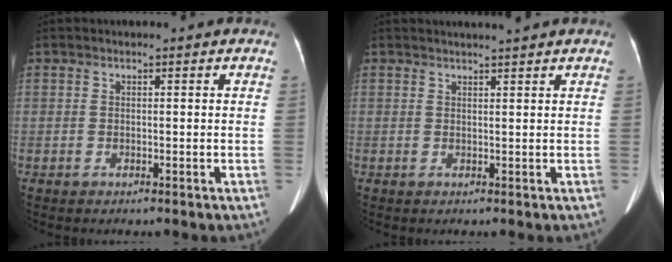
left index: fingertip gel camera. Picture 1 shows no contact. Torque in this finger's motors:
{"motor_torque": [0.16, -0.30, -0.05, -0.06]}